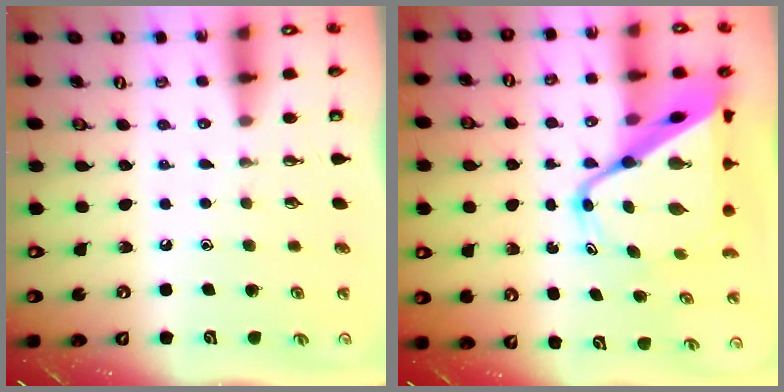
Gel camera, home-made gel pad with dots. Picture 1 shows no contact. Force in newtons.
{"total": 16.2, "press": 16.1, "slide": 1.2}